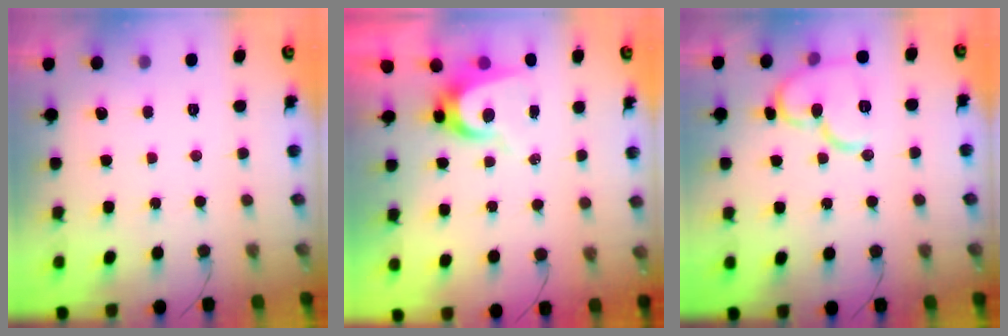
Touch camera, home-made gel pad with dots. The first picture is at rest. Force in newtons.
{"total": 6.9, "press": 6.8, "slide": 0.5}
{"total": 12.8, "press": 12.8, "slide": 0.6}